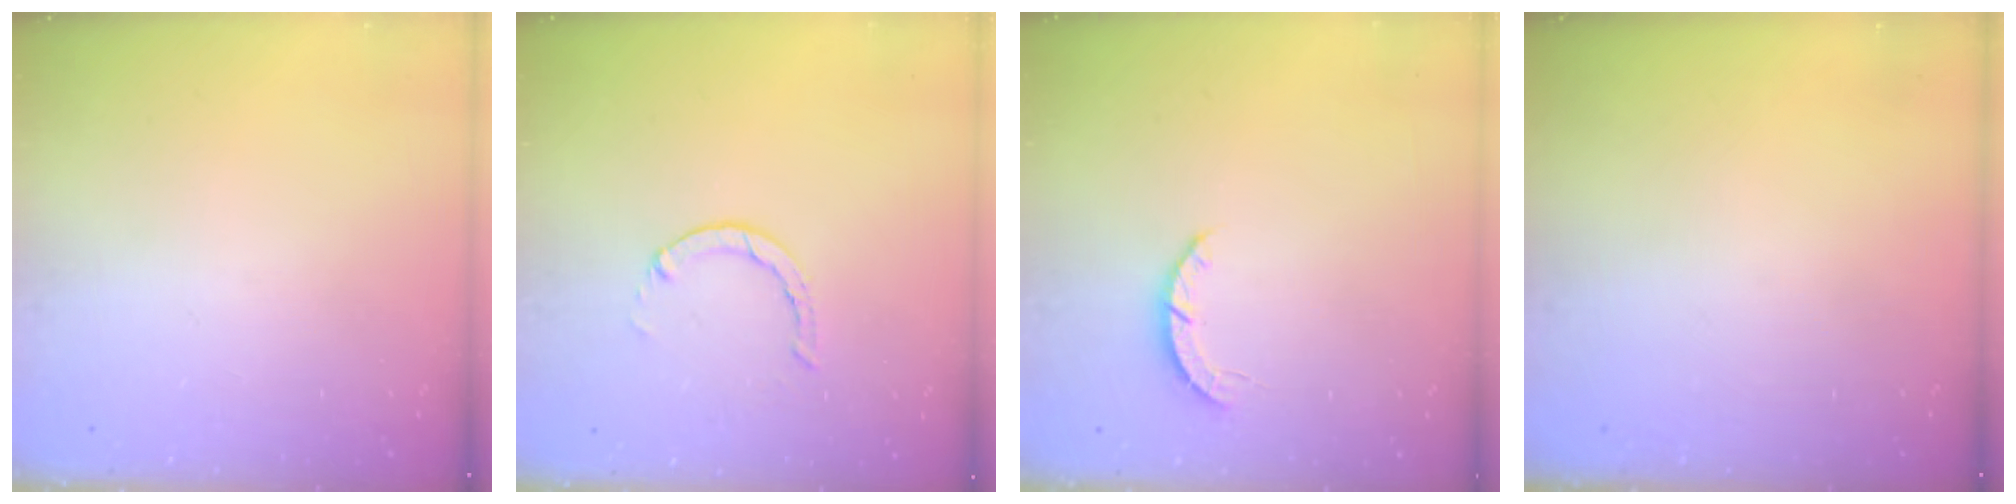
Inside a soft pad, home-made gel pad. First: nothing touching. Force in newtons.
{"total": 1.3, "press": 1.2, "slide": 0.3}
{"total": 2.8, "press": 2.8, "slide": 0.4}
{"total": 0.0}